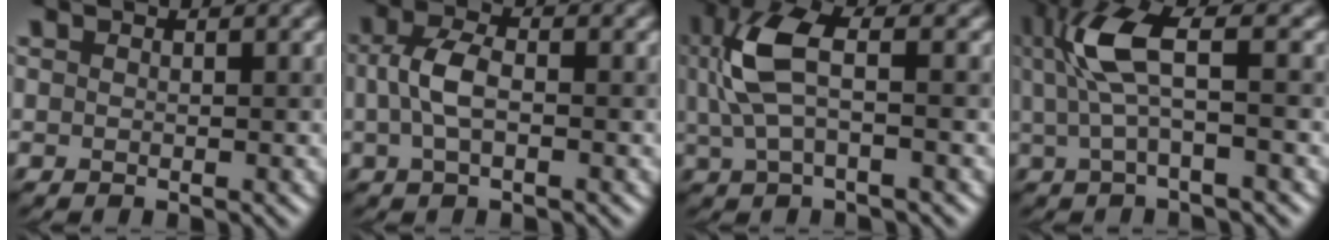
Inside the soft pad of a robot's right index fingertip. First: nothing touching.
{"total": 3.3, "force": [-0.3, 1.6, 2.9], "torque": [-0.064, 0.010, -0.003]}
{"total": 5.5, "force": [1.0, 2.3, 4.9], "torque": [-0.118, 0.013, 0.020]}
{"total": 5.1, "force": [1.2, 1.1, 4.8], "torque": [-0.108, 0.014, 0.026]}